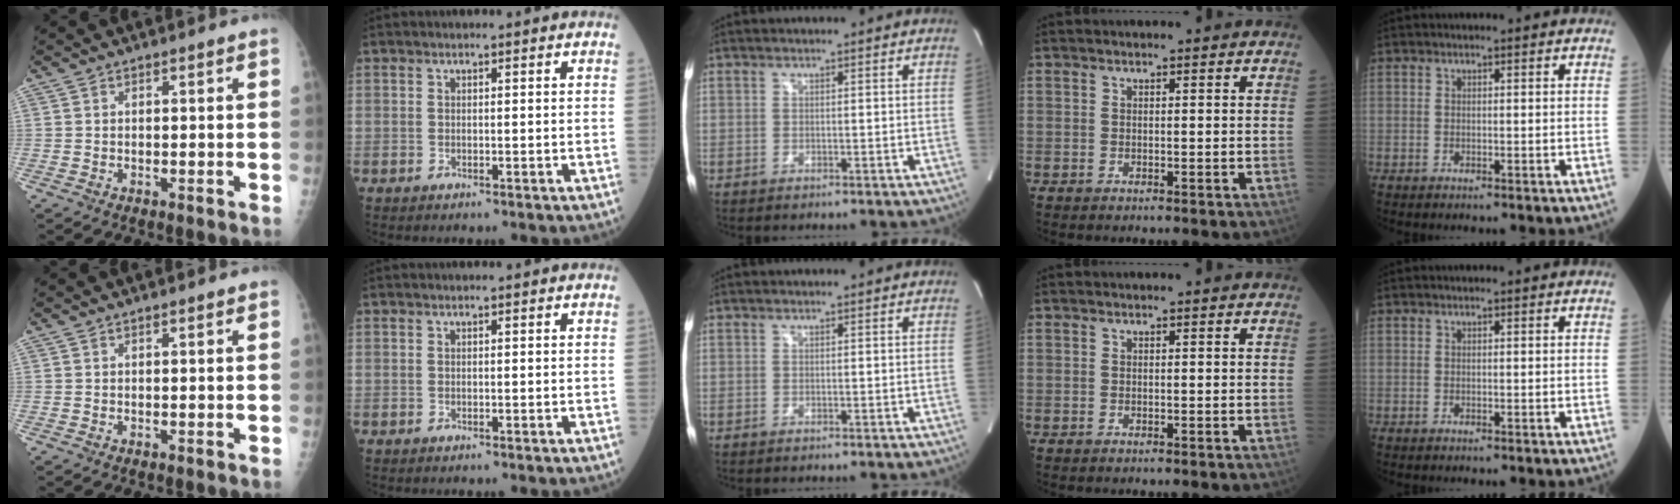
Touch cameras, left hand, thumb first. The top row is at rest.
{}